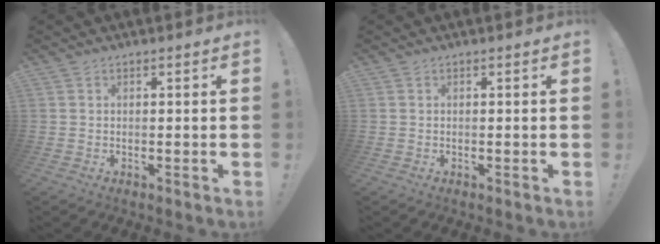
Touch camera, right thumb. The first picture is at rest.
{"total": 0.0}